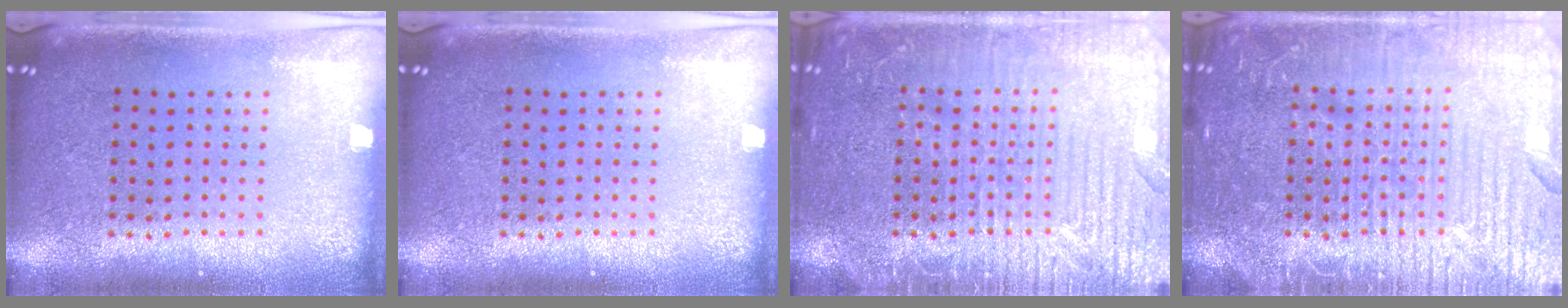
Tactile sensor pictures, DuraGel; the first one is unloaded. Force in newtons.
{"total": 0.0}
{"total": 6.2, "press": 6.1, "slide": 0.8}
{"total": 7.2, "press": 7.2, "slide": 0.9}